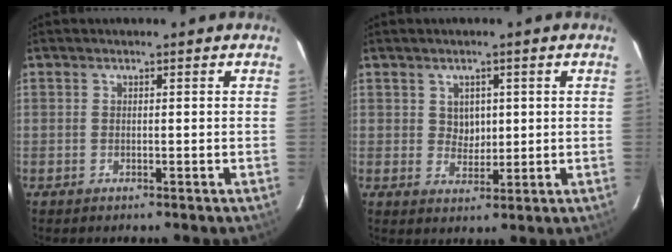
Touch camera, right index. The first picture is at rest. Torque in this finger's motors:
{"motor_torque": [-0.17, 0.18, 0.00, 0.00]}